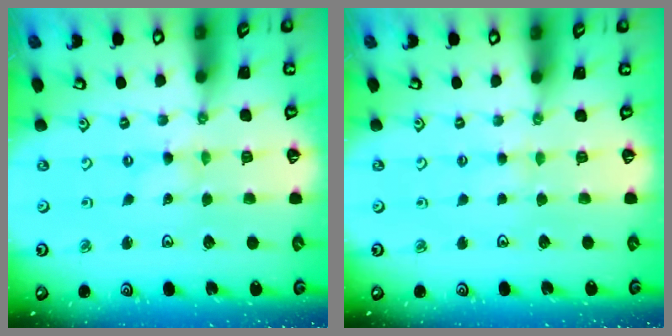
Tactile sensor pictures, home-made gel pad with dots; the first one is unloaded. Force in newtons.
{"total": 1.9, "press": 1.9, "slide": 0.4}